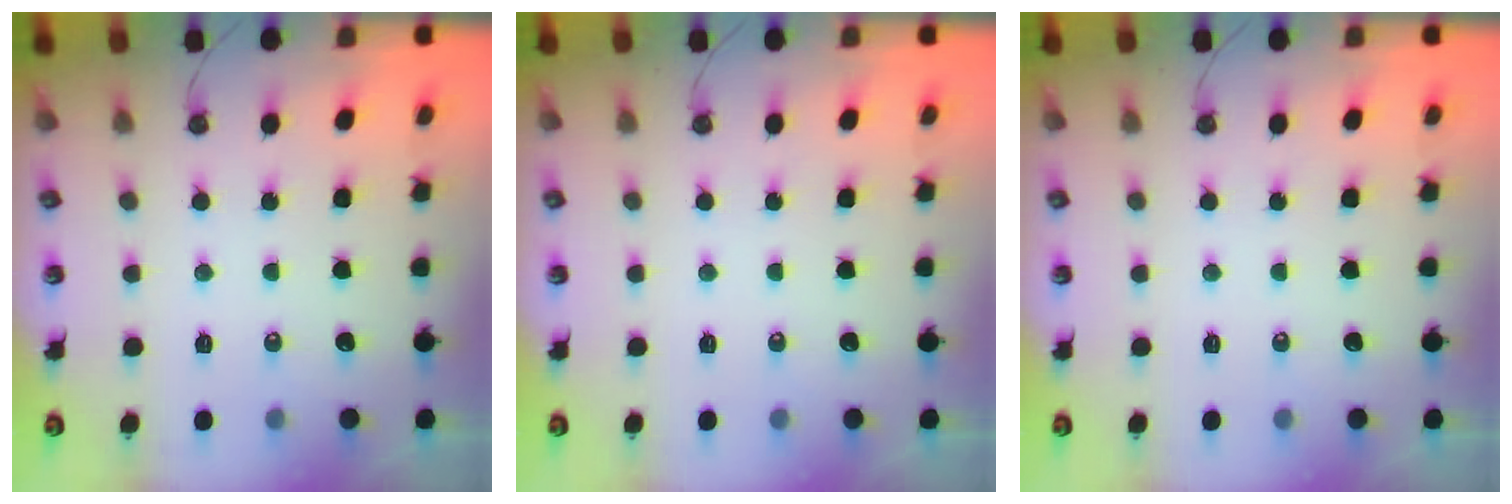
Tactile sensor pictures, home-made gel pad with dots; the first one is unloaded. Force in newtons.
{"total": 0.0}
{"total": 0.0}